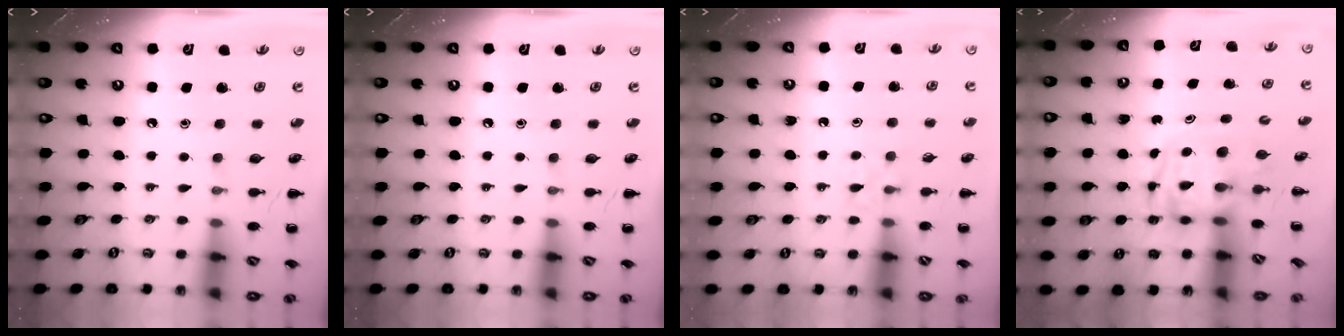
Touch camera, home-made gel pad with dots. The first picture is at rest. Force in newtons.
{"total": 0.0}
{"total": 4.1, "press": 3.8, "slide": 1.6}
{"total": 3.8, "press": 3.7, "slide": 0.5}